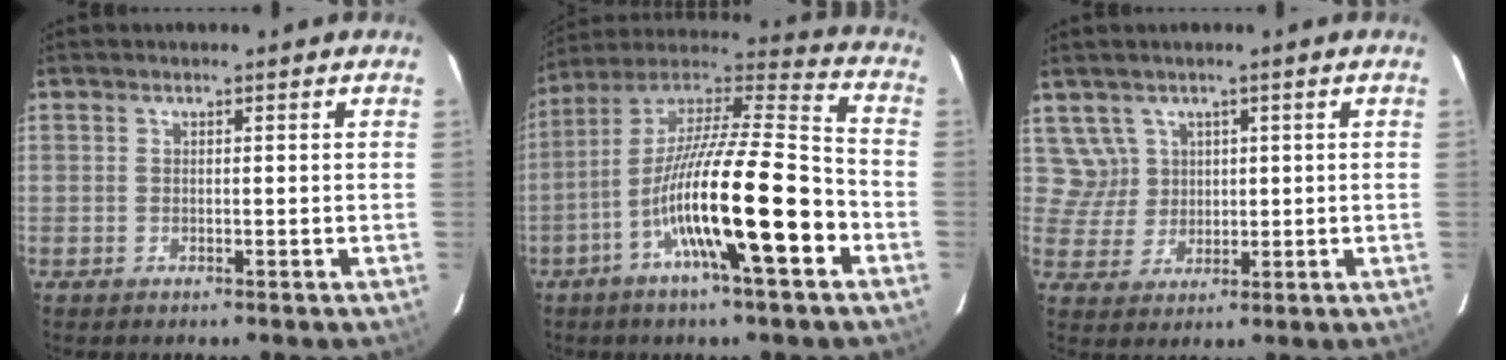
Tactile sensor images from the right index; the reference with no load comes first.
{"total": 19.9, "force": [-7.1, 1.6, 18.6], "torque": [-0.333, -0.003, -0.127]}
{"total": 5.0, "force": [2.1, 4.5, -0.3], "torque": [0.007, 0.013, 0.050]}